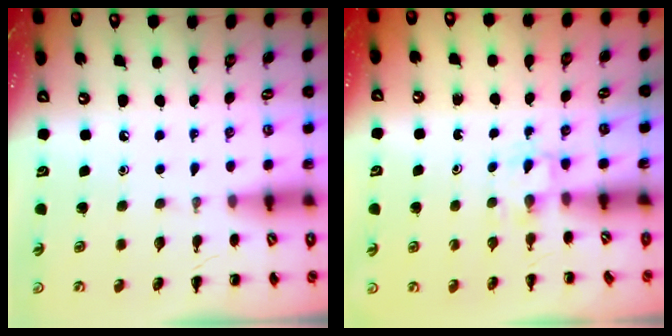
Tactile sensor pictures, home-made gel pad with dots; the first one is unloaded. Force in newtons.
{"total": 2.3, "press": 2.1, "slide": 0.9}